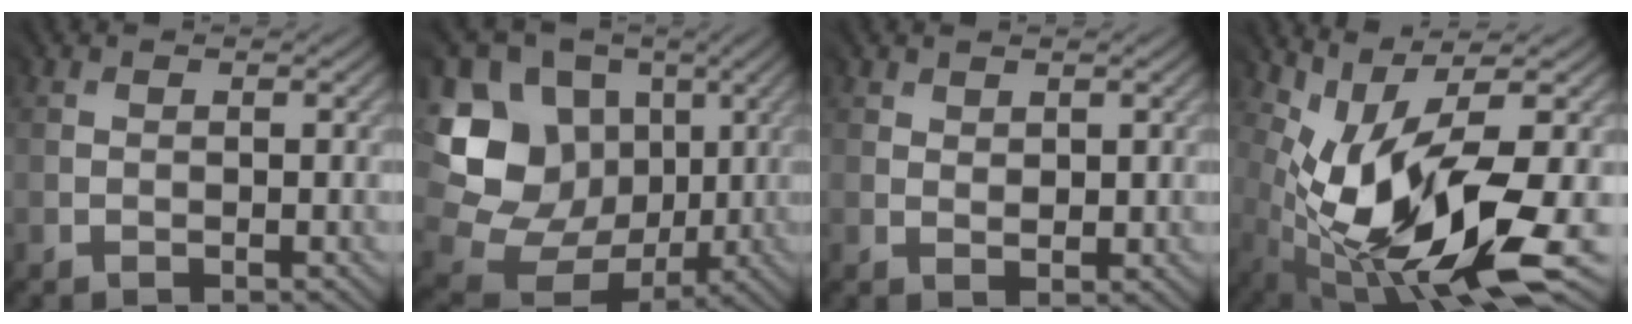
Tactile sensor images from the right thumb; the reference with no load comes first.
{"total": 14.8, "force": [2.7, 13.1, 6.3], "torque": [-0.181, -0.005, 0.068]}
{"total": 2.0, "force": [1.6, 1.1, 0.3], "torque": [-0.005, -0.002, 0.033]}
{"total": 13.1, "force": [-2.5, 4.8, 12.0], "torque": [-0.232, -0.010, -0.032]}